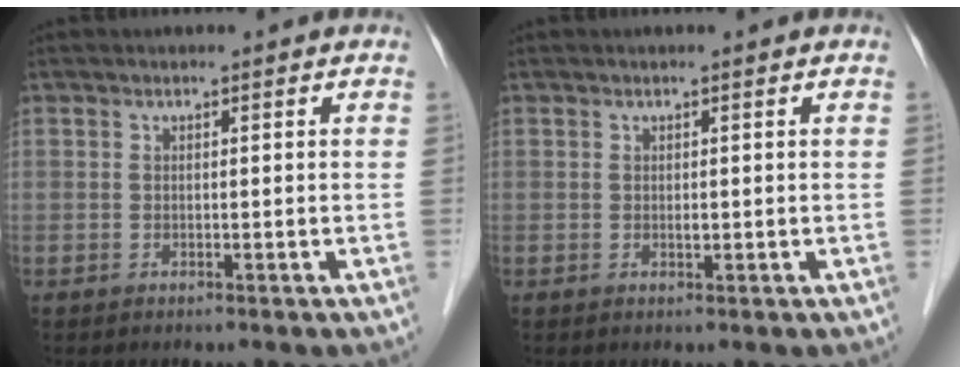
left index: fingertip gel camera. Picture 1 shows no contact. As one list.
[{"total": 0.6, "force": [0.1, 0.2, 0.5], "torque": [-0.009, -0.001, 0.002]}]